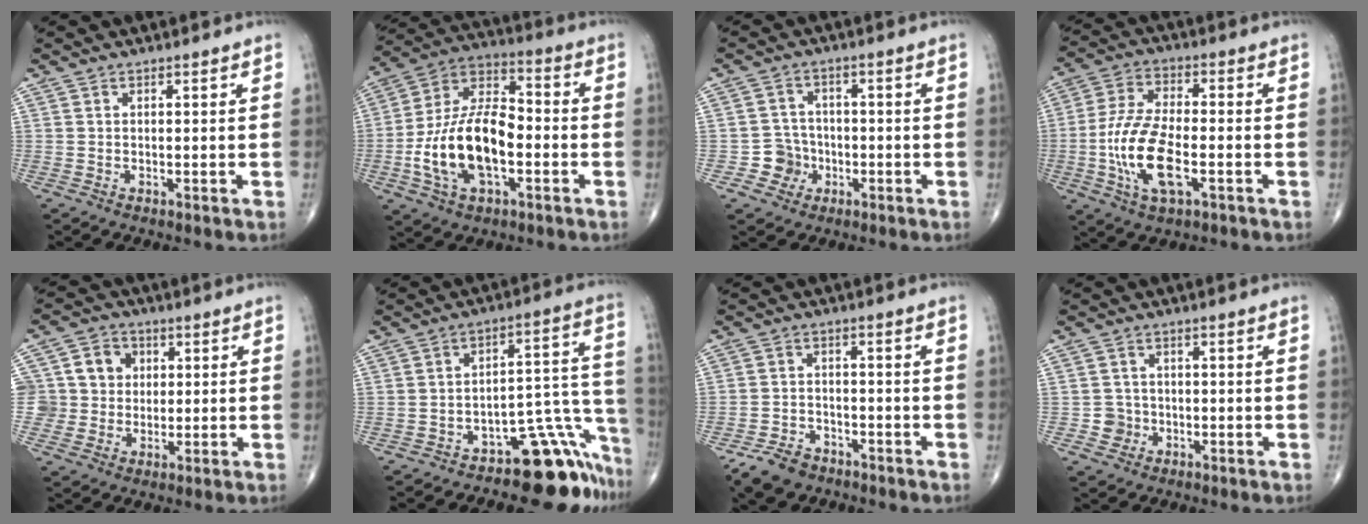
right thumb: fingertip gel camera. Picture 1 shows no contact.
{"total": 18.6, "force": [-4.0, 9.9, 15.2], "torque": [-0.281, 0.036, -0.073]}
{"total": 5.1, "force": [-1.8, 4.7, 0.6], "torque": [0.025, 0.016, -0.033]}
{"total": 13.7, "force": [-3.5, 6.0, 11.8], "torque": [-0.244, 0.013, -0.066]}
{"total": 9.2, "force": [1.4, 8.8, 2.4], "torque": [-0.003, 0.012, 0.022]}
{"total": 15.0, "force": [-11.1, 5.9, 8.2], "torque": [-0.027, 0.143, -0.157]}
{"total": 6.4, "force": [-4.5, 3.9, 2.2], "torque": [-0.035, 0.016, -0.081]}
{"total": 3.1, "force": [-0.9, 3.0, 0.2], "torque": [0.017, 0.010, -0.018]}